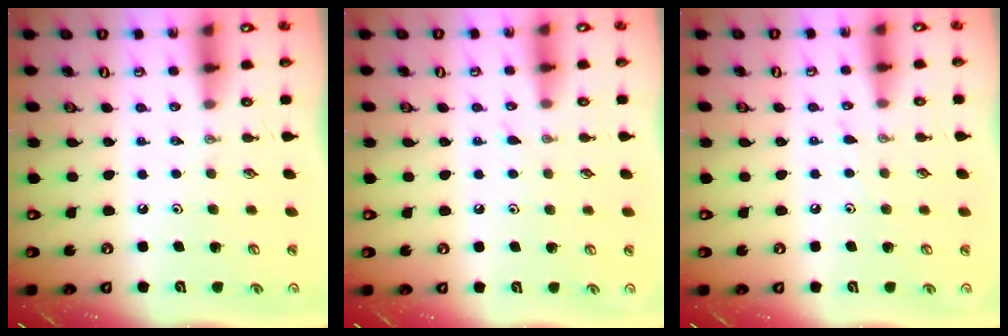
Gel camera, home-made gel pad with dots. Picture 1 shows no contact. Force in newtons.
{"total": 5.8, "press": 5.7, "slide": 0.7}
{"total": 4.8, "press": 4.8, "slide": 0.7}